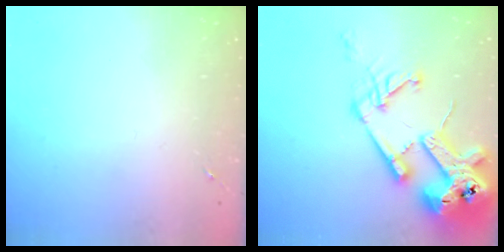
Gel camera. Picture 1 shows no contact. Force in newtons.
{"total": 21.7, "press": 21.5, "slide": 2.7}